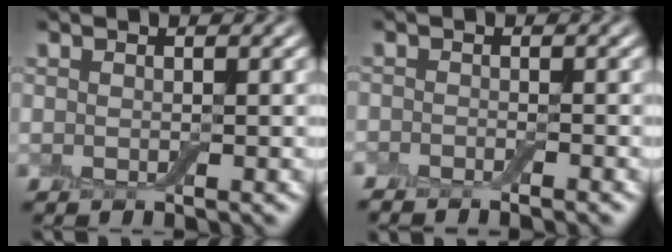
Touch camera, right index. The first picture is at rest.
{"total": 1.6, "force": [-1.5, 0.2, 0.3], "torque": [-0.003, -0.002, -0.030]}